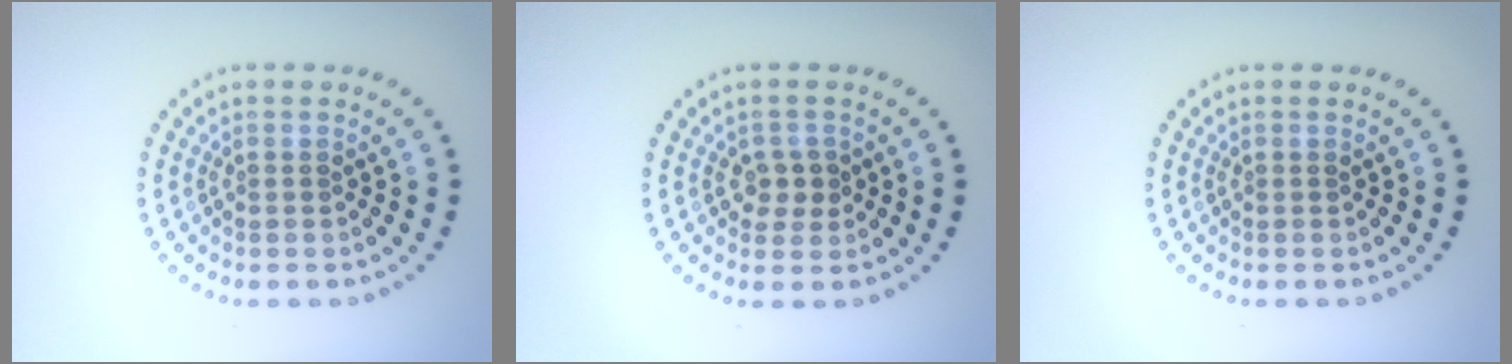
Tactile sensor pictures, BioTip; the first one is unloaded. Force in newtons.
{"total": 1.9, "press": 1.8, "slide": 0.5}
{"total": 0.0}